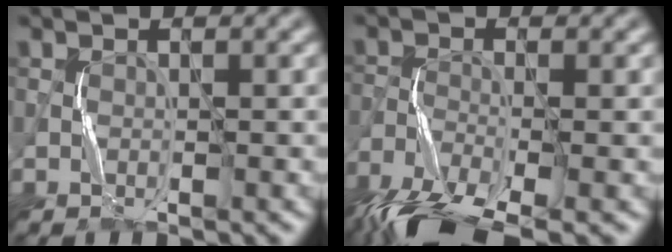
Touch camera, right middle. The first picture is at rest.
{"total": 8.5, "force": [-6.8, 2.1, 4.7], "torque": [-0.100, -0.027, -0.136]}